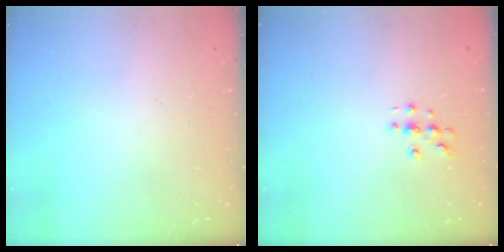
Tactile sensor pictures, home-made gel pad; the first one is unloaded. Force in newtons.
{"total": 2.8, "press": 2.8, "slide": 0.2}